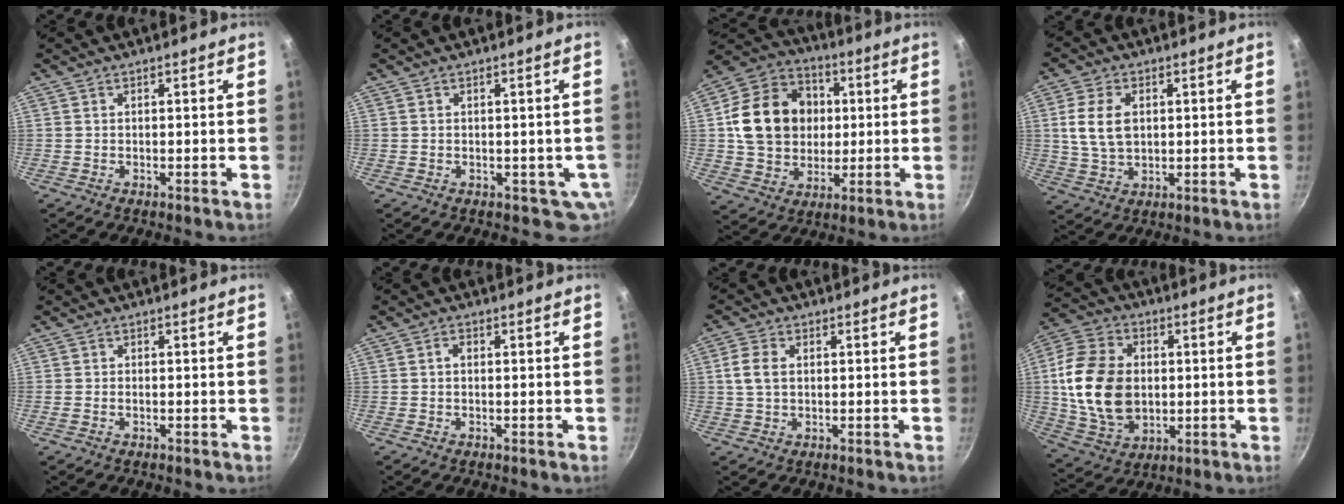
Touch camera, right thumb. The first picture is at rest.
{"total": 4.0, "force": [-0.3, 2.9, 2.8], "torque": [-0.010, -0.007, 0.007]}
{"total": 17.8, "force": [1.7, 14.8, 9.9], "torque": [-0.152, 0.019, 0.033]}
{"total": 8.8, "force": [1.6, 5.7, 6.5], "torque": [-0.125, -0.003, 0.037]}
{"total": 1.3, "force": [-0.3, 0.9, 0.9], "torque": [-0.027, 0.008, -0.003]}
{"total": 1.2, "force": [0.1, 0.8, 0.9], "torque": [-0.013, 0.005, -0.002]}
{"total": 4.8, "force": [0.8, 3.1, 3.6], "torque": [-0.080, 0.005, 0.014]}
{"total": 19.2, "force": [0.7, 13.5, 13.7], "torque": [-0.255, 0.004, 0.018]}